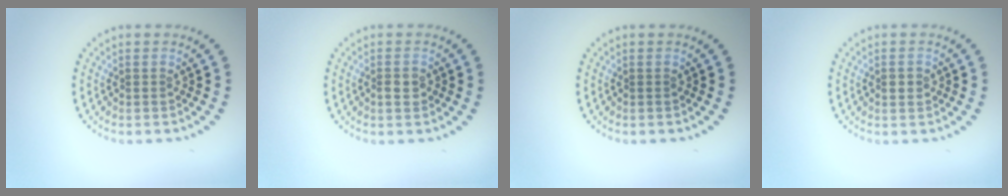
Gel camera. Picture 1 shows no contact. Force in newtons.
{"total": 1.2, "press": 1.1, "slide": 0.4}
{"total": 0.0}
{"total": 0.8, "press": 0.8, "slide": 0.0}